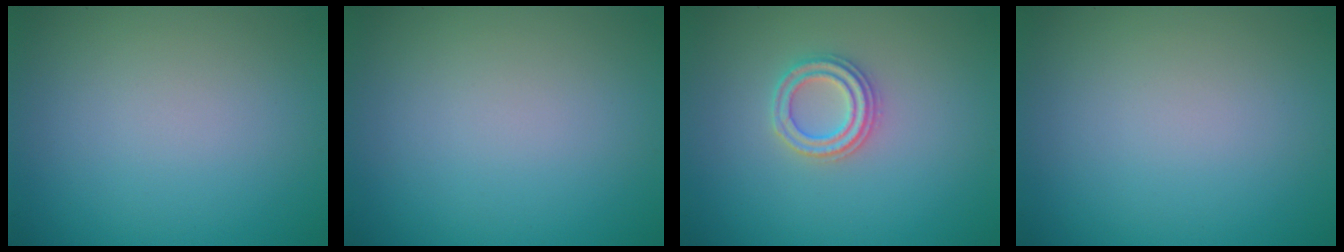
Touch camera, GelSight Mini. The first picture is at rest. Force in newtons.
{"total": 0.0}
{"total": 2.4, "press": 2.3, "slide": 0.4}
{"total": 0.0}